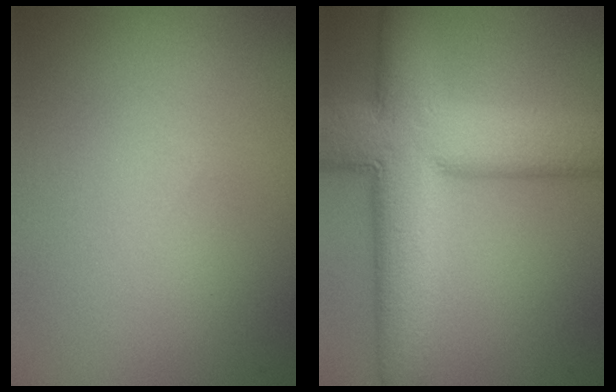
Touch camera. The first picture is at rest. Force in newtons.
{"total": 11.8, "press": 11.8, "slide": 1.0}